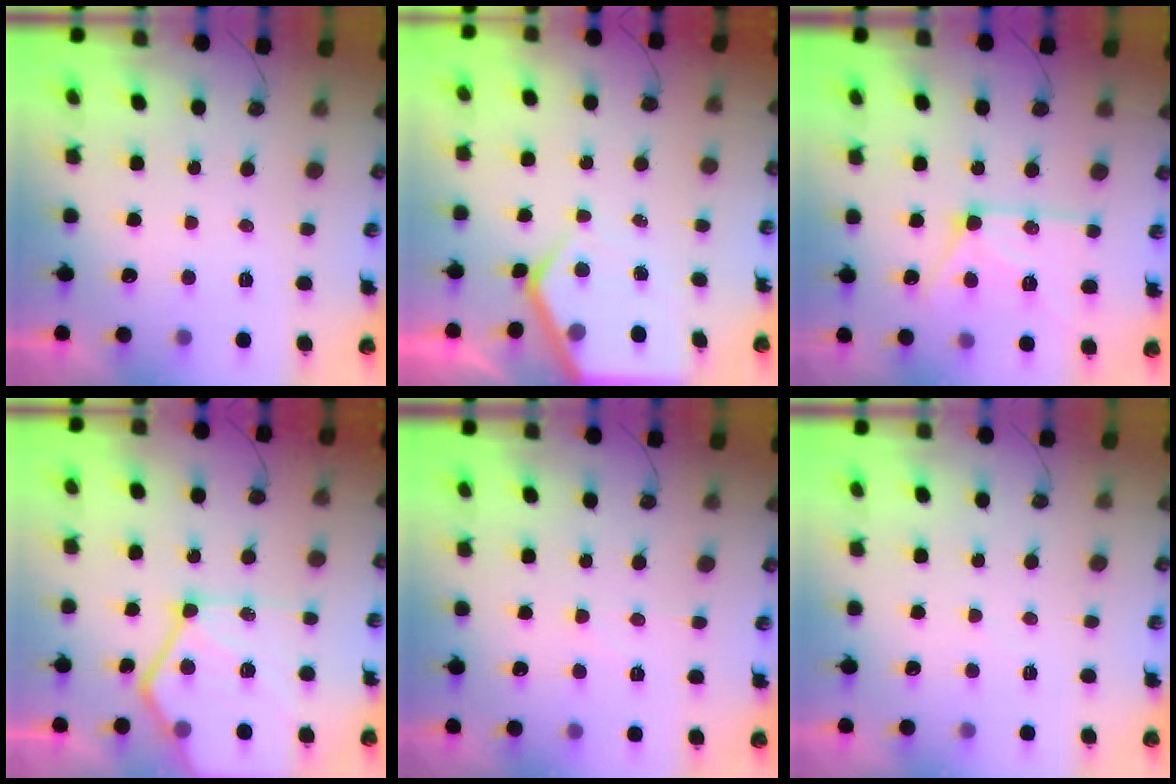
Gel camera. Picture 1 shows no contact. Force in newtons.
{"total": 6.5, "press": 6.5, "slide": 0.5}
{"total": 14.9, "press": 14.8, "slide": 1.1}
{"total": 19.8, "press": 19.6, "slide": 2.4}
{"total": 2.7, "press": 2.6, "slide": 0.6}
{"total": 3.3, "press": 3.2, "slide": 0.5}